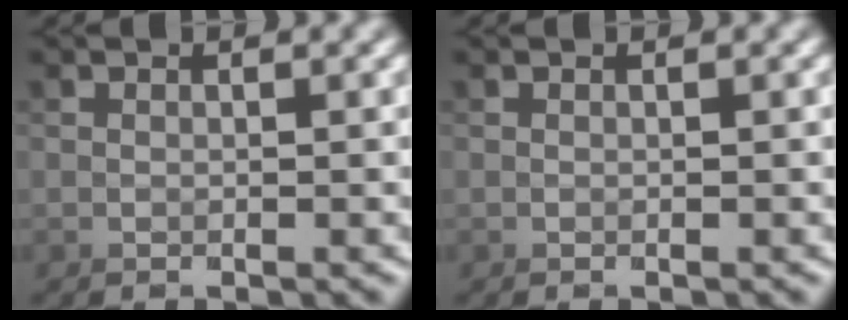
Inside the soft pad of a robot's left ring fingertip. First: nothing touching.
{"total": 0.0}